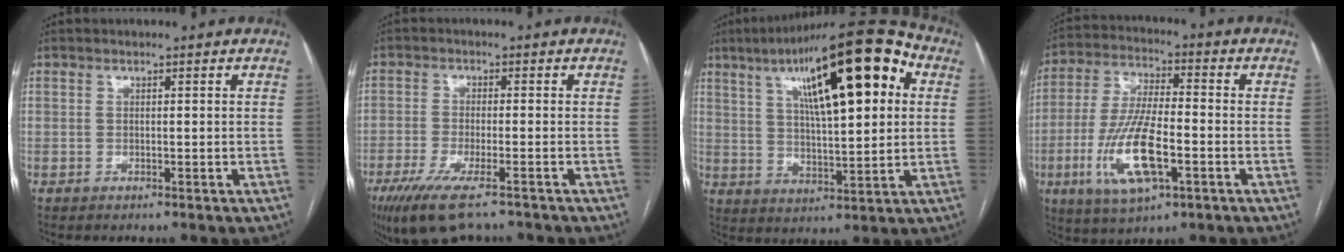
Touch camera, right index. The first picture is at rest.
{"total": 10.9, "force": [-7.7, 2.4, 7.3], "torque": [-0.128, -0.026, -0.124]}
{"total": 22.3, "force": [8.3, 5.7, 19.9], "torque": [-0.320, 0.045, 0.128]}
{"total": 13.7, "force": [-4.3, 3.9, 12.4], "torque": [-0.260, -0.009, -0.076]}